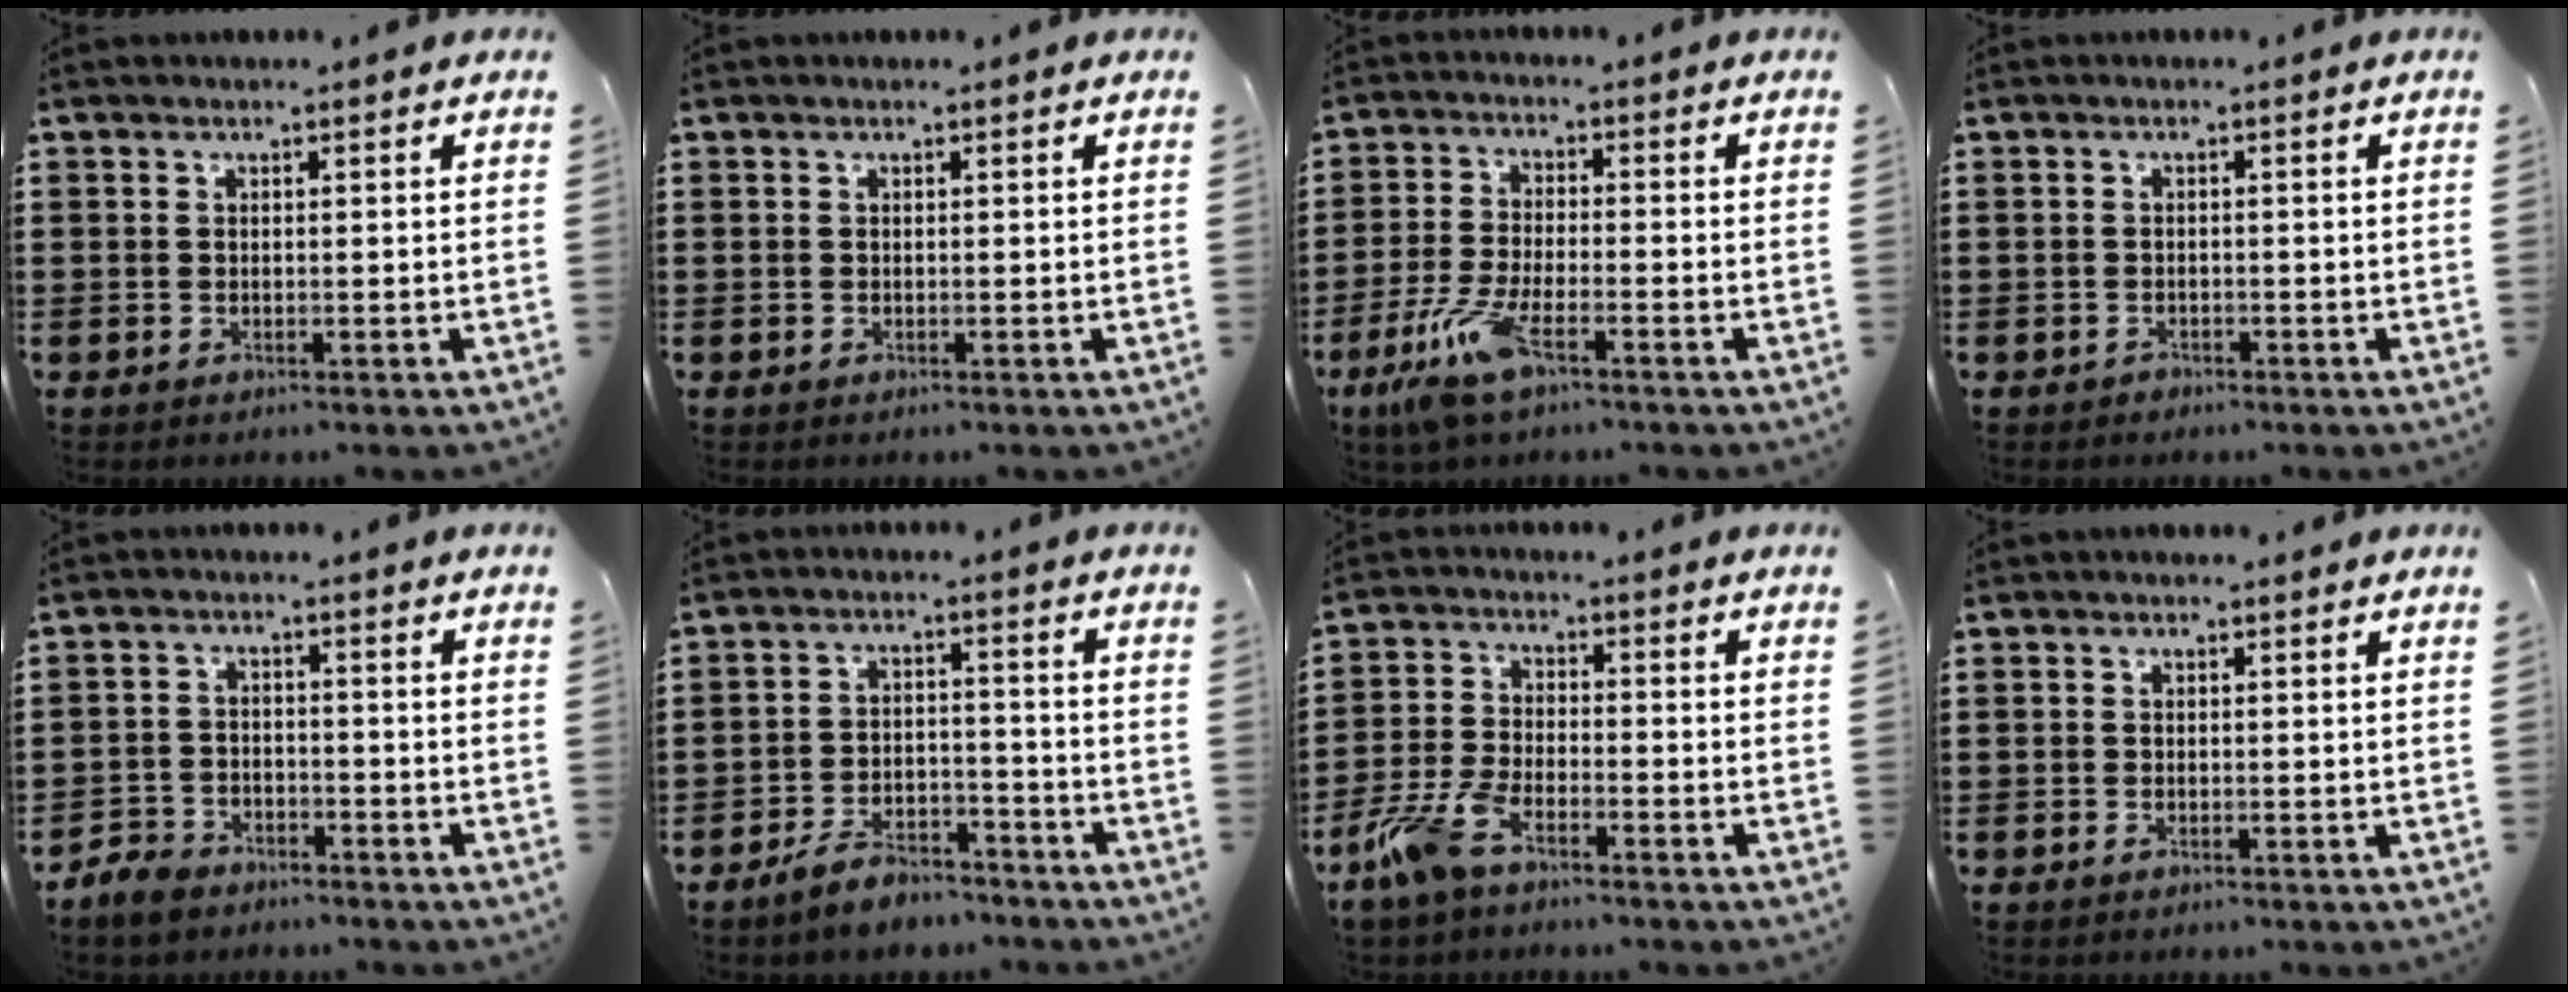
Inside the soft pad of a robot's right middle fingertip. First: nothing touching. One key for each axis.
{"total": 0.0}
{"total": 7.5, "fx": -4.6, "fy": 1.8, "fz": 5.6, "tx": -0.134, "ty": -0.014, "tz": -0.088}
{"total": 1.0, "fx": -1.0, "fy": 0.3, "fz": 0.0, "tx": -0.003, "ty": 0.000, "tz": -0.021}
{"total": 3.8, "fx": -3.6, "fy": 1.3, "fz": 0.5, "tx": -0.027, "ty": 0.000, "tz": -0.076}
{"total": 5.7, "fx": -5.3, "fy": 1.3, "fz": 1.8, "tx": -0.041, "ty": 0.004, "tz": -0.104}
{"total": 6.8, "fx": -4.7, "fy": 2.1, "fz": 4.4, "tx": -0.119, "ty": -0.006, "tz": -0.095}
{"total": 0.0}